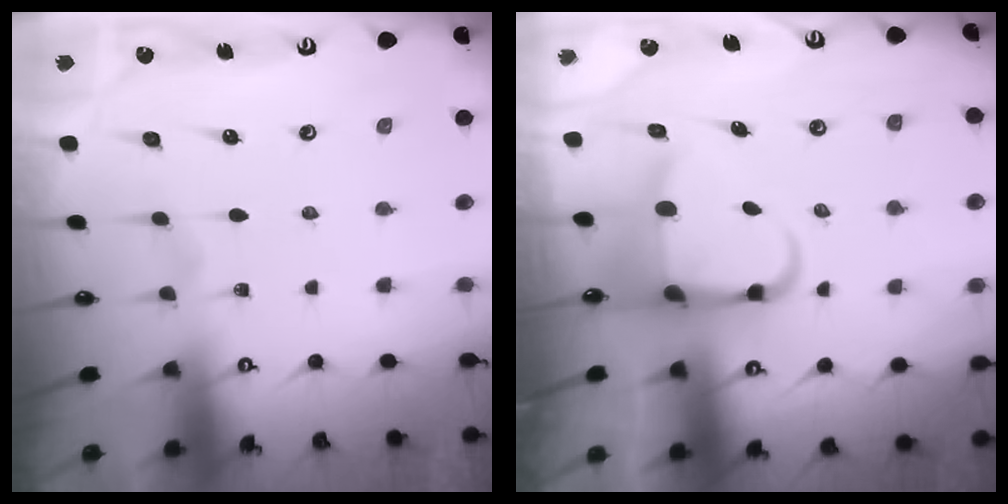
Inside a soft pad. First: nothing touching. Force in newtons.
{"total": 6.9, "press": 6.7, "slide": 1.5}